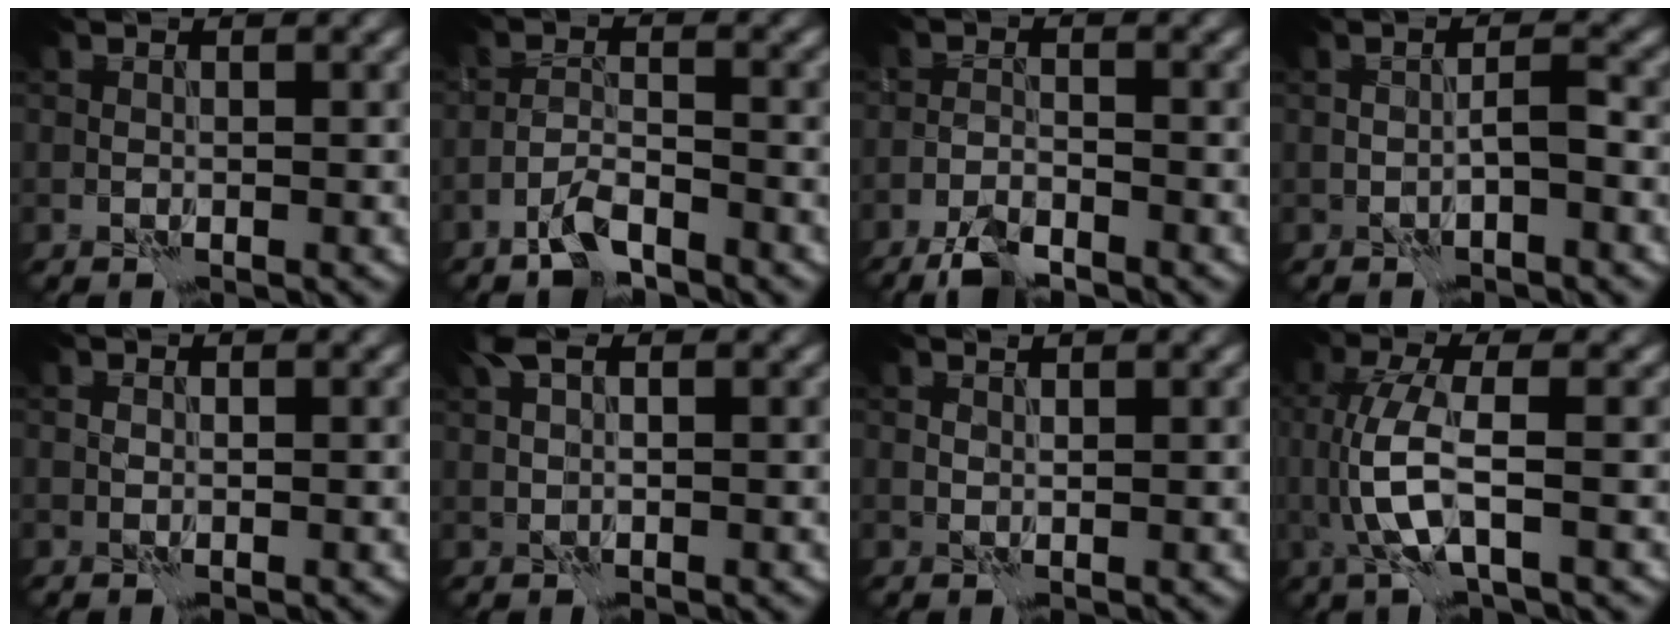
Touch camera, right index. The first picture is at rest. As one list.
[{"total": 3.2, "force": [-2.6, 0.9, 1.8], "torque": [-0.037, 0.004, -0.057]}, {"total": 3.5, "force": [-2.9, 1.0, 1.8], "torque": [-0.039, -0.003, -0.062]}, {"total": 1.5, "force": [-0.7, 0.1, 1.3], "torque": [-0.024, 0.008, -0.016]}, {"total": 0.0}, {"total": 1.9, "force": [1.0, 0.7, 1.5], "torque": [-0.035, 0.009, 0.017]}, {"total": 0.6, "force": [0.5, -0.2, -0.1], "torque": [-0.002, 0.003, 0.012]}, {"total": 4.8, "force": [-0.3, 1.4, 4.6], "torque": [-0.111, 0.001, -0.007]}]